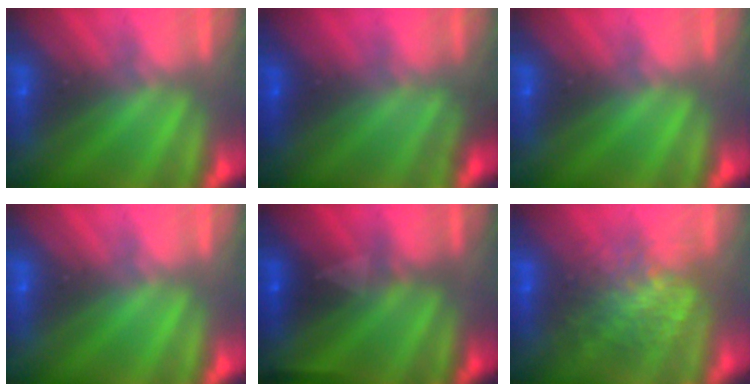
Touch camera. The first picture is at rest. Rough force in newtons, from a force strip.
{"total": 4.5}
{"total": 0.0}
{"total": 0.0}
{"total": 3.0}
{"total": 5.7}